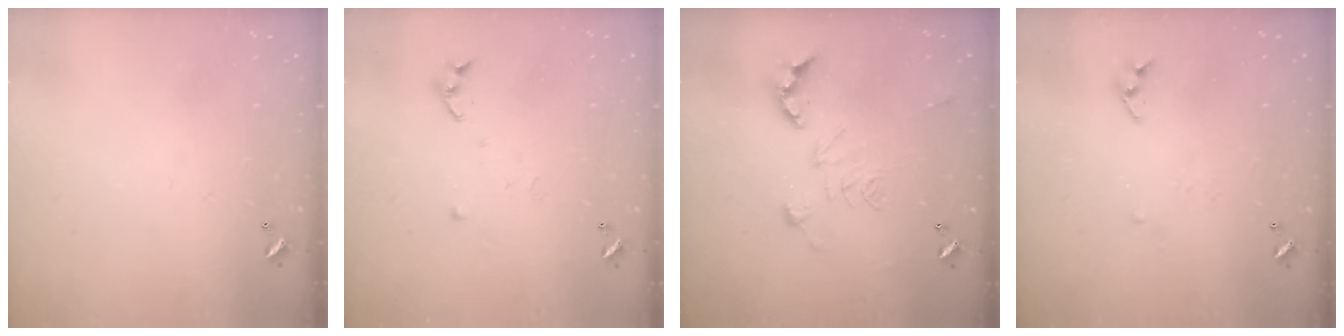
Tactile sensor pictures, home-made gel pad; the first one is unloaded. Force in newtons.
{"total": 3.8, "press": 3.8, "slide": 0.4}
{"total": 2.5, "press": 2.0, "slide": 1.5}
{"total": 3.4, "press": 3.4, "slide": 0.4}